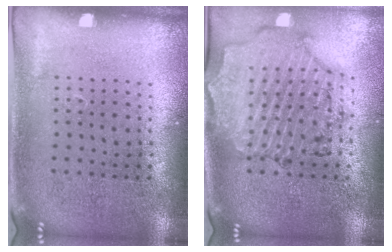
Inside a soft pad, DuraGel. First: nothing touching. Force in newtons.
{"total": 1.6, "press": 1.6, "slide": 0.4}